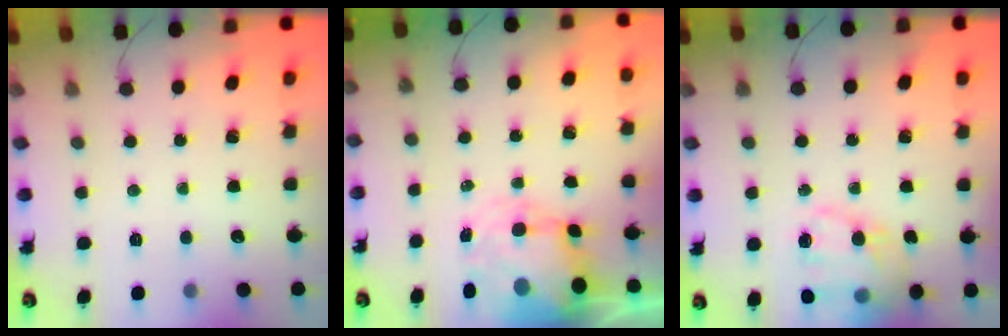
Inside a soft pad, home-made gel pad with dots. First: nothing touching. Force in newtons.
{"total": 8.9, "press": 8.7, "slide": 2.0}
{"total": 18.1, "press": 17.7, "slide": 3.9}